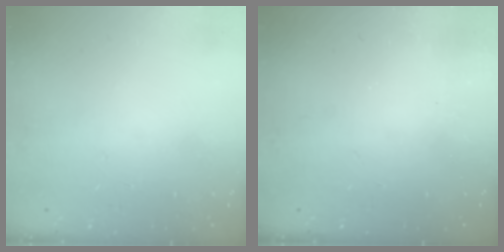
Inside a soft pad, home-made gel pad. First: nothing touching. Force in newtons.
{"total": 2.4, "press": 2.3, "slide": 0.8}